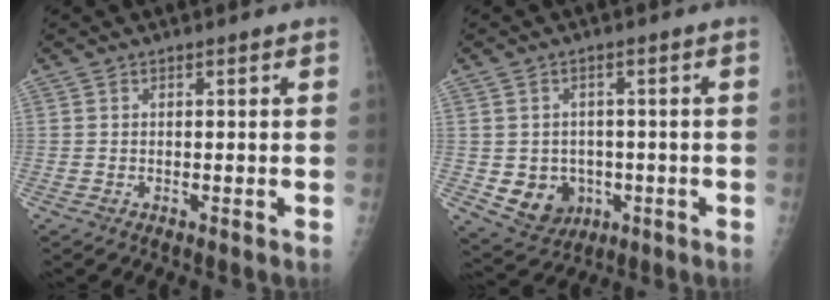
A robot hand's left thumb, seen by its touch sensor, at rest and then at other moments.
{"total": 7.8, "force": [-1.5, 6.8, 3.5], "torque": [-0.028, 0.005, -0.006]}